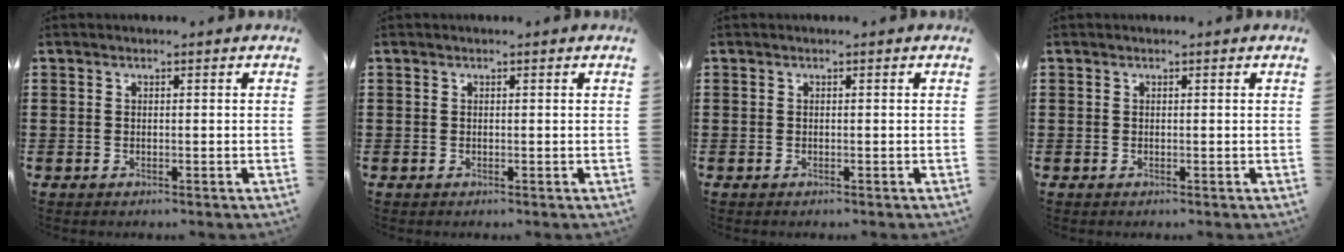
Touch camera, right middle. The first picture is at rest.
{"total": 0.0}
{"total": 0.0}
{"total": 0.0}